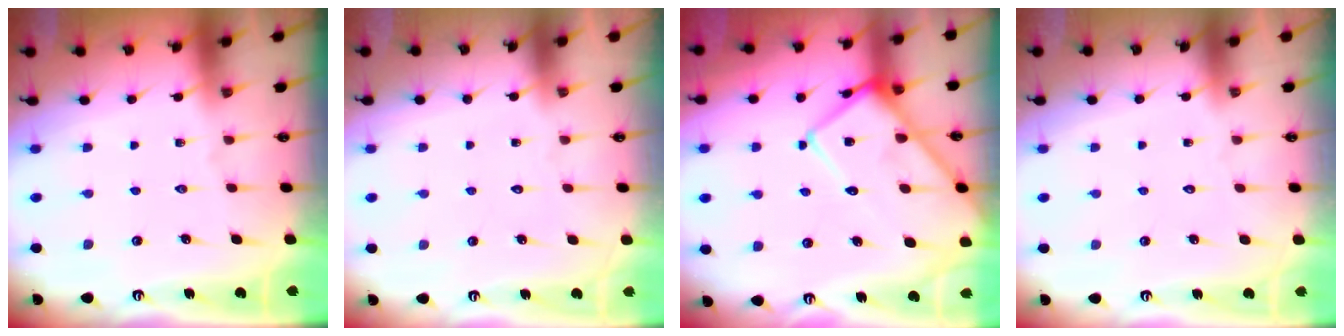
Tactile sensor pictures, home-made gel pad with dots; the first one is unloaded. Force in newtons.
{"total": 1.6, "press": 1.6, "slide": 0.1}
{"total": 15.7, "press": 15.6, "slide": 1.5}
{"total": 1.8, "press": 1.8, "slide": 0.1}